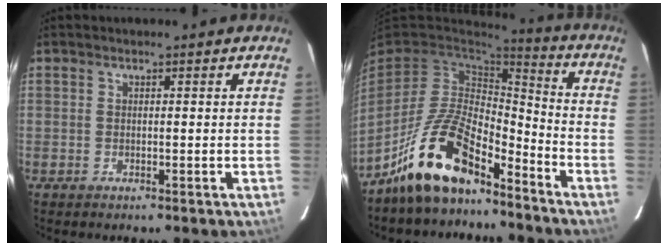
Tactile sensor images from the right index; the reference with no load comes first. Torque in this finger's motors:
{"motor_torque": [0.75, -0.75, 1.05, 0.21]}